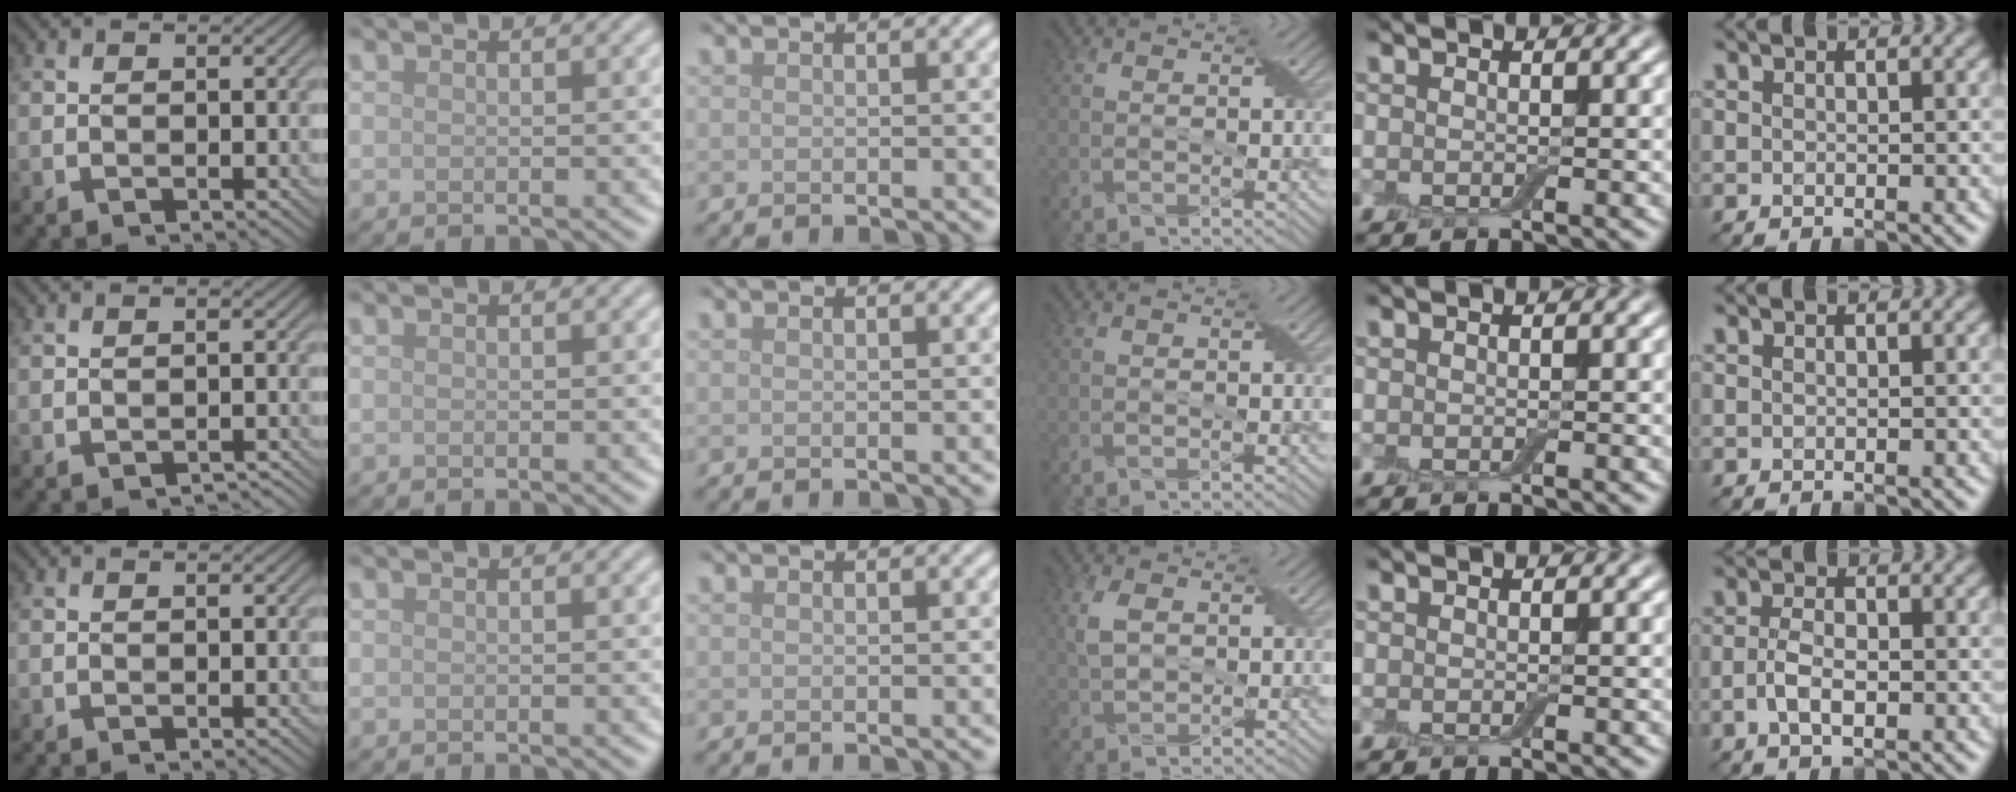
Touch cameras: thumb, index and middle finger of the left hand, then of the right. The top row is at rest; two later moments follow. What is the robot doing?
{"motion": "peel", "object": "adhesive wrap"}